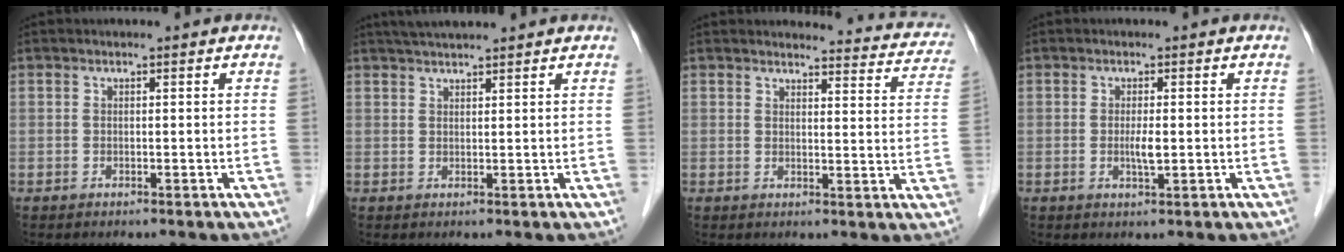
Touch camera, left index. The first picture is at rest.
{"total": 4.6, "force": [4.1, 0.1, 2.1], "torque": [-0.031, 0.029, 0.070]}
{"total": 11.9, "force": [11.5, 2.6, 1.8], "torque": [0.018, -0.048, 0.092]}
{"total": 2.1, "force": [-0.3, 0.3, 2.0], "torque": [-0.041, -0.006, -0.005]}